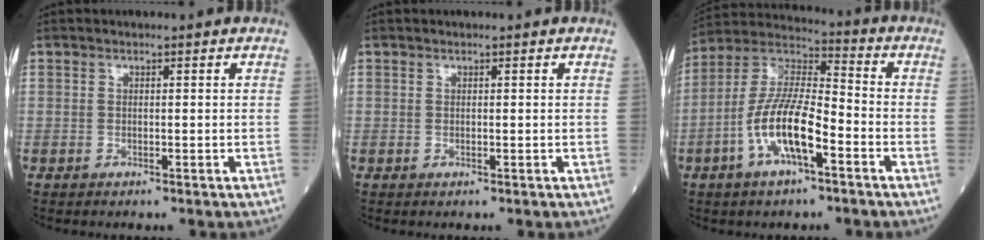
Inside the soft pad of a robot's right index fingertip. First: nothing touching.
{"total": 0.0}
{"total": 12.5, "force": [-4.6, 3.3, 11.1], "torque": [-0.229, 0.008, -0.089]}